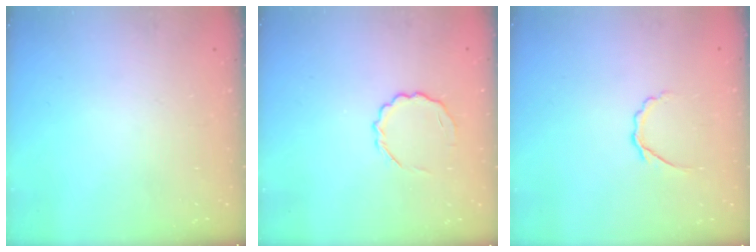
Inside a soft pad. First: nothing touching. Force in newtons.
{"total": 5.4, "press": 5.3, "slide": 1.3}
{"total": 2.8, "press": 2.7, "slide": 0.9}